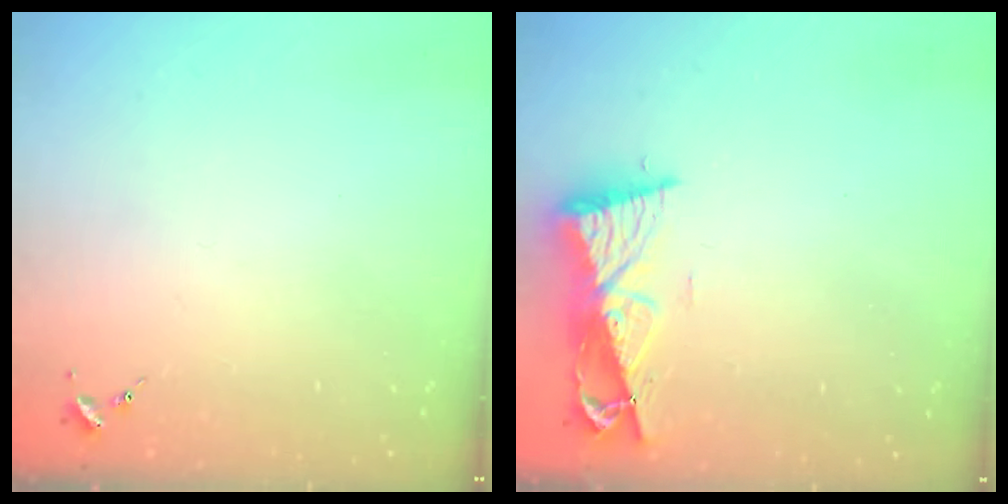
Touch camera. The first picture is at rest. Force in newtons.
{"total": 8.5, "press": 8.4, "slide": 1.0}